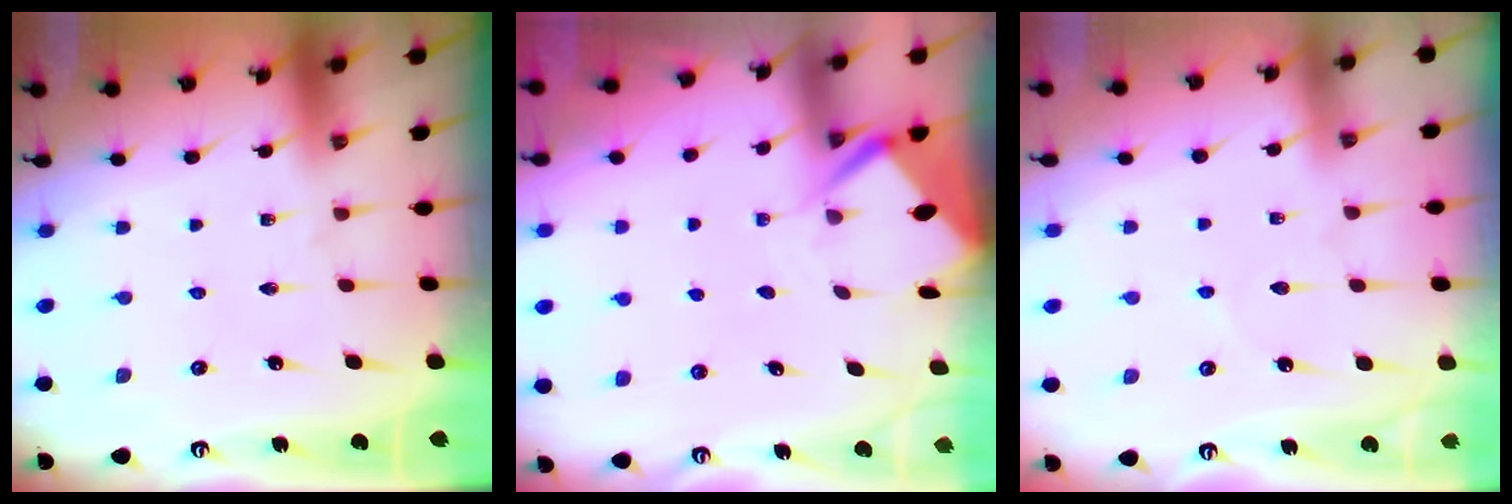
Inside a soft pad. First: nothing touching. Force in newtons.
{"total": 3.7, "press": 3.7, "slide": 0.4}
{"total": 3.8, "press": 3.7, "slide": 0.6}